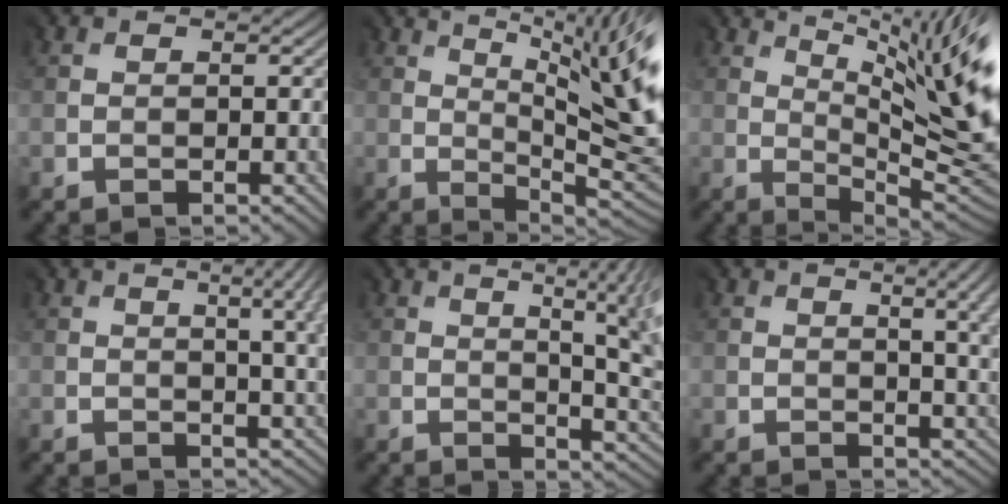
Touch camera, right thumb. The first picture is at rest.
{"total": 11.4, "force": [3.8, 2.2, 10.5], "torque": [-0.136, 0.022, 0.068]}
{"total": 13.6, "force": [5.0, 2.8, 12.4], "torque": [-0.155, 0.021, 0.094]}
{"total": 7.4, "force": [1.4, 2.7, 6.8], "torque": [-0.046, 0.032, 0.004]}
{"total": 9.5, "force": [1.6, 2.6, 9.0], "torque": [-0.098, 0.031, 0.025]}
{"total": 6.5, "force": [1.2, 2.5, 5.9], "torque": [-0.040, 0.021, 0.005]}